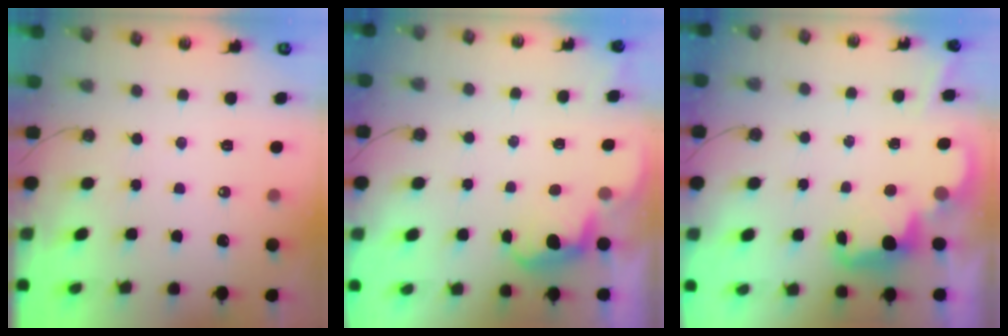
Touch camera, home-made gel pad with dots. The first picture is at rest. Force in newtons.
{"total": 2.3, "press": 2.1, "slide": 0.9}
{"total": 2.4, "press": 2.3, "slide": 0.5}